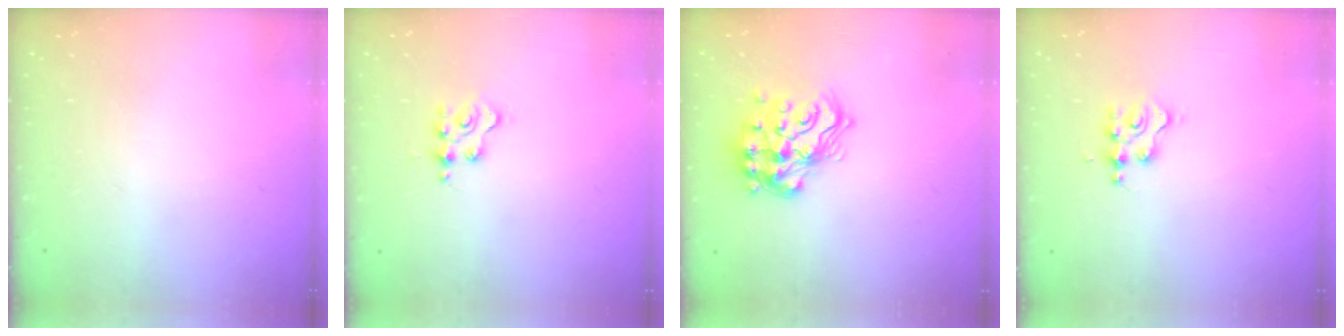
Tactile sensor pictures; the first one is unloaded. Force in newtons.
{"total": 2.4, "press": 2.4, "slide": 0.3}
{"total": 16.0, "press": 15.8, "slide": 2.2}
{"total": 2.9, "press": 2.8, "slide": 0.3}